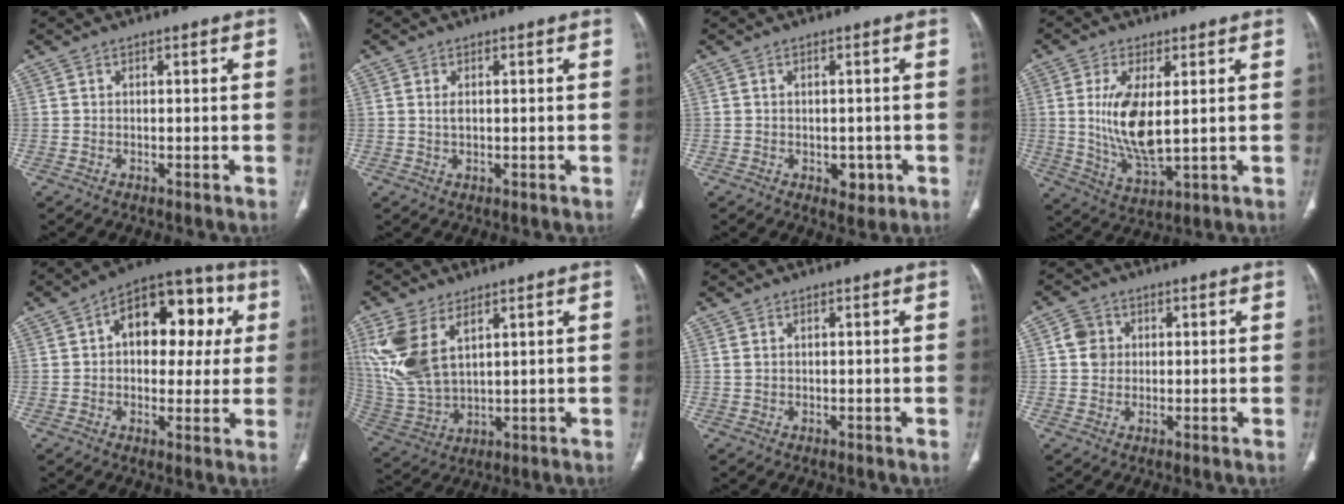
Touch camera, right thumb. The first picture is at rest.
{"total": 1.6, "force": [0.4, 0.8, 1.3], "torque": [-0.028, -0.001, 0.011]}
{"total": 3.4, "force": [-1.0, 2.3, 2.3], "torque": [-0.014, 0.002, -0.005]}
{"total": 11.4, "force": [1.5, 4.6, 10.3], "torque": [-0.208, -0.026, 0.040]}
{"total": 17.2, "force": [3.9, 10.5, 13.1], "torque": [-0.130, 0.030, 0.049]}
{"total": 13.9, "force": [5.8, 7.4, 10.2], "torque": [-0.230, -0.014, 0.137]}
{"total": 0.9, "force": [0.5, 0.5, 0.6], "torque": [-0.017, 0.009, 0.015]}
{"total": 4.2, "force": [0.8, 3.8, 1.7], "torque": [-0.015, 0.003, 0.012]}